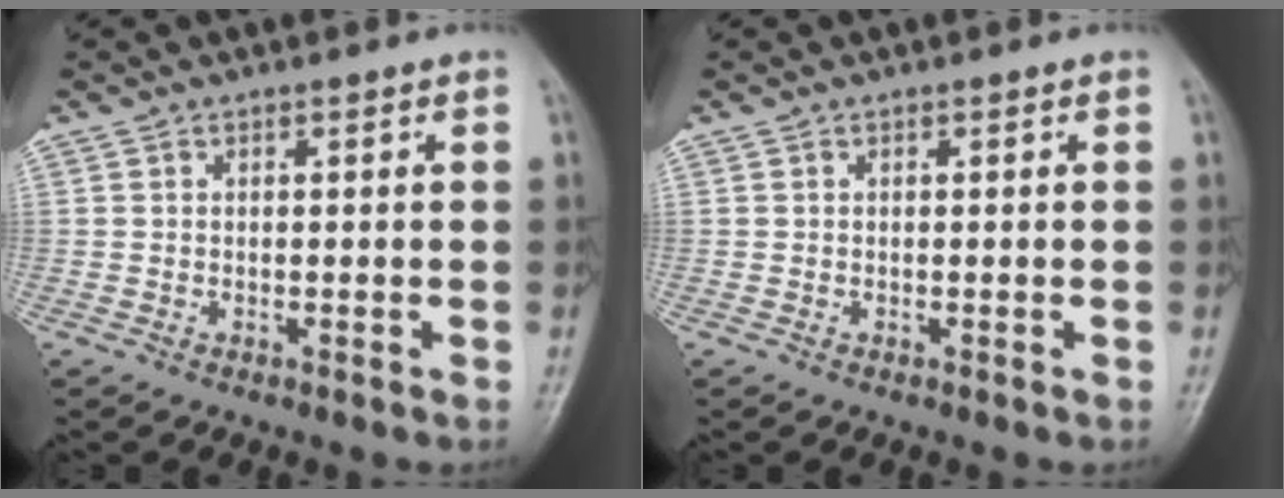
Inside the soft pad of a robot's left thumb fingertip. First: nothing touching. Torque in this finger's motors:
{"motor_torque": [0.01, -0.01, -0.01, -0.01, 0.00]}